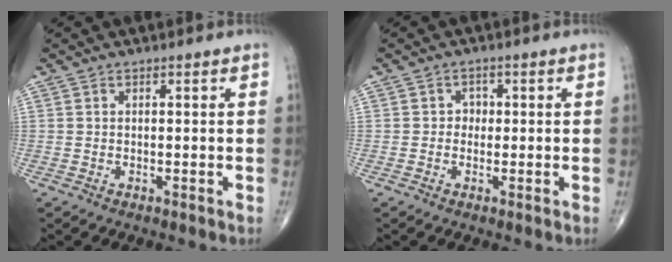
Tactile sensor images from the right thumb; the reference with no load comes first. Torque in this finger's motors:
{"motor_torque": [-0.26, -0.07, 0.23, -0.01, -0.02]}